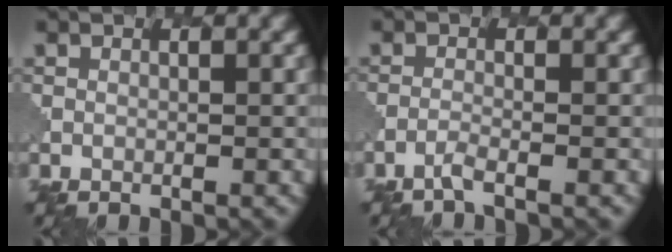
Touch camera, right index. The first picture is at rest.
{"total": 1.2, "force": [-0.9, 0.2, 0.7], "torque": [-0.009, -0.001, -0.028]}